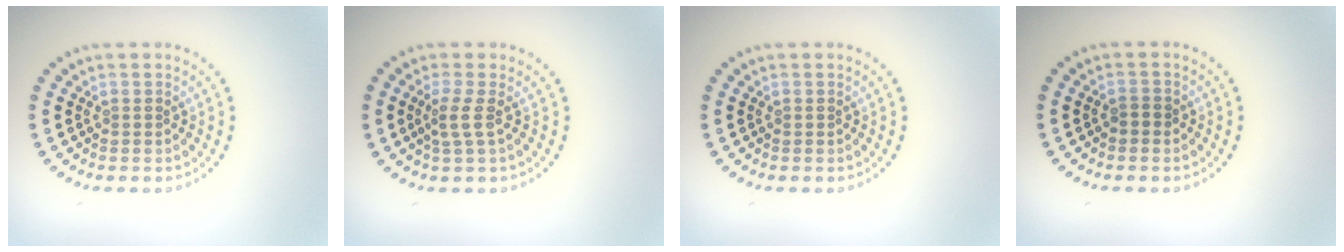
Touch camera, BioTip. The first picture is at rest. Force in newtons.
{"total": 1.7, "press": 1.3, "slide": 1.2}
{"total": 0.0}
{"total": 0.8, "press": 0.8, "slide": 0.1}